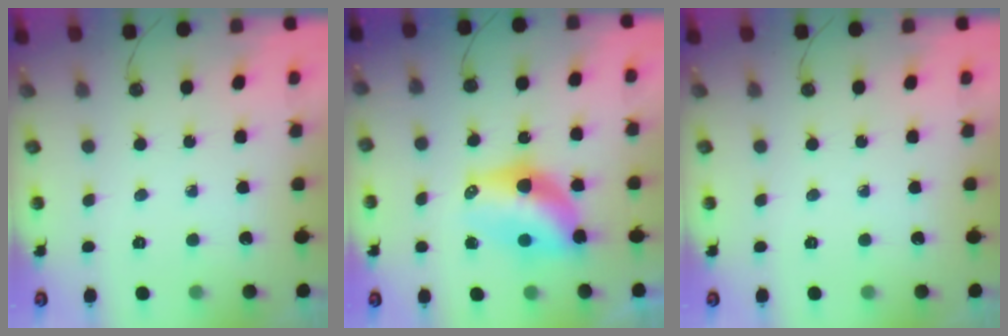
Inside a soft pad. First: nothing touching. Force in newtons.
{"total": 8.6, "press": 8.6, "slide": 0.4}
{"total": 0.0}